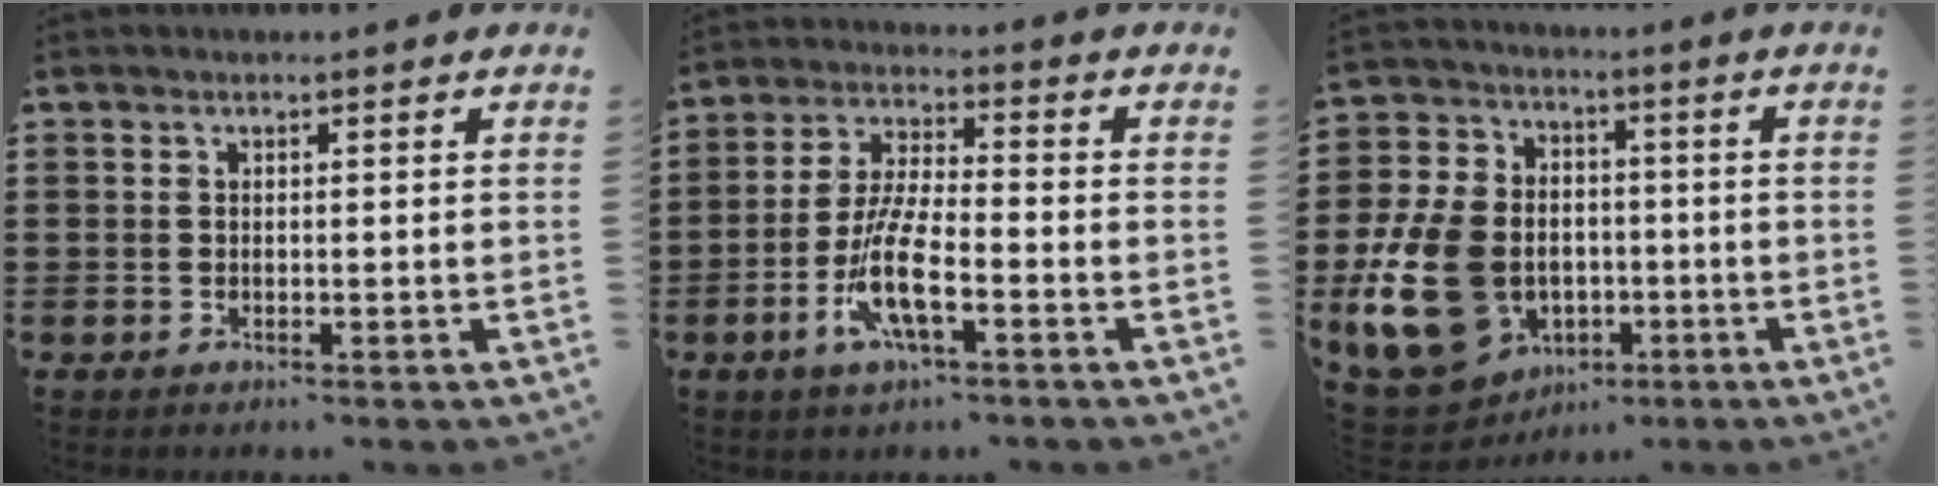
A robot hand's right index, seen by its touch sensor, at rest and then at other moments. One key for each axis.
{"total": 9.3, "fx": -3.7, "fy": 2.4, "fz": 8.1, "tx": -0.185, "ty": -0.012, "tz": -0.076}
{"total": 15.6, "fx": -3.6, "fy": 11.7, "fz": 9.6, "tx": -0.252, "ty": 0.016, "tz": -0.064}